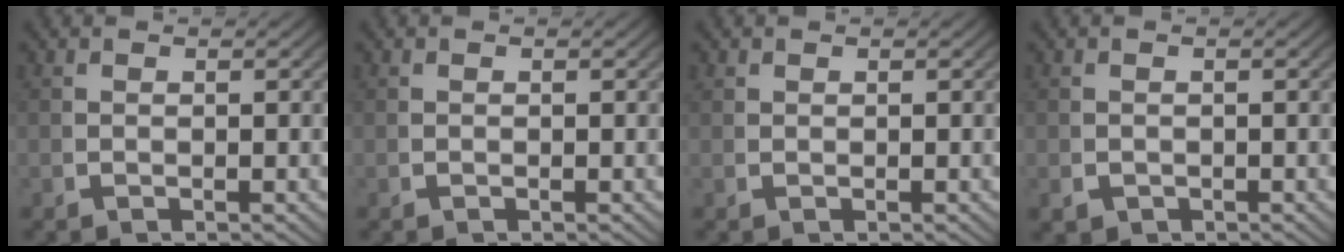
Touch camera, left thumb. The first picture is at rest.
{"total": 0.0}
{"total": 0.5, "force": [0.5, 0.3, 0.0], "torque": [-0.007, -0.006, 0.015]}
{"total": 1.5, "force": [-0.6, 1.3, 0.4], "torque": [-0.017, -0.014, -0.002]}